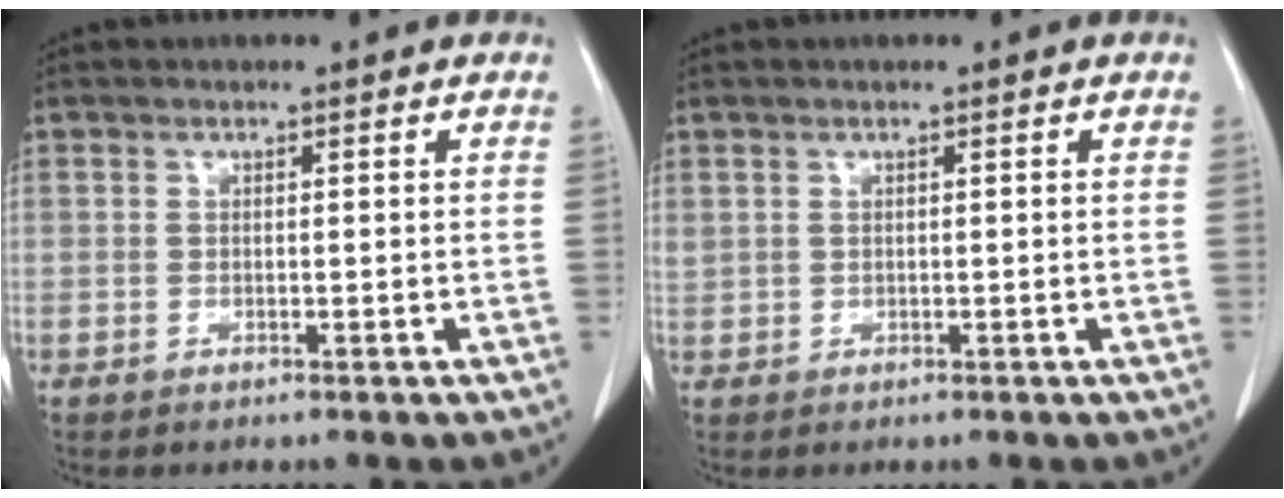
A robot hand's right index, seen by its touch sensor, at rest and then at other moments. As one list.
[{"total": 1.2, "force": [0.6, 0.9, 0.4], "torque": [-0.014, 0.012, 0.017]}]